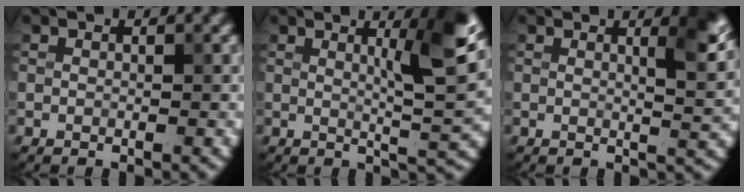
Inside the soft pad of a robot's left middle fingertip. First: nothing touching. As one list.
[{"total": 6.9, "force": [2.6, 1.1, 6.3], "torque": [-0.081, -0.001, 0.042]}, {"total": 3.8, "force": [1.6, 1.0, 3.3], "torque": [-0.038, 0.000, 0.021]}]